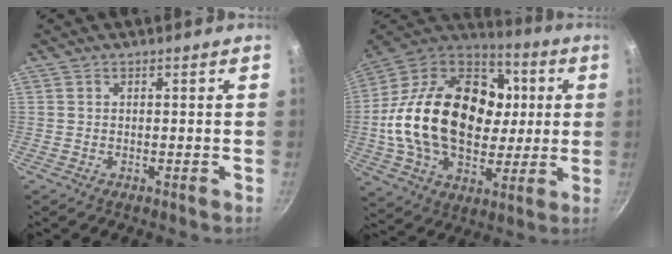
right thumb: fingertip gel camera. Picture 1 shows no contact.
{"total": 31.3, "force": [2.1, 21.7, 22.5], "torque": [-0.381, 0.027, 0.035]}